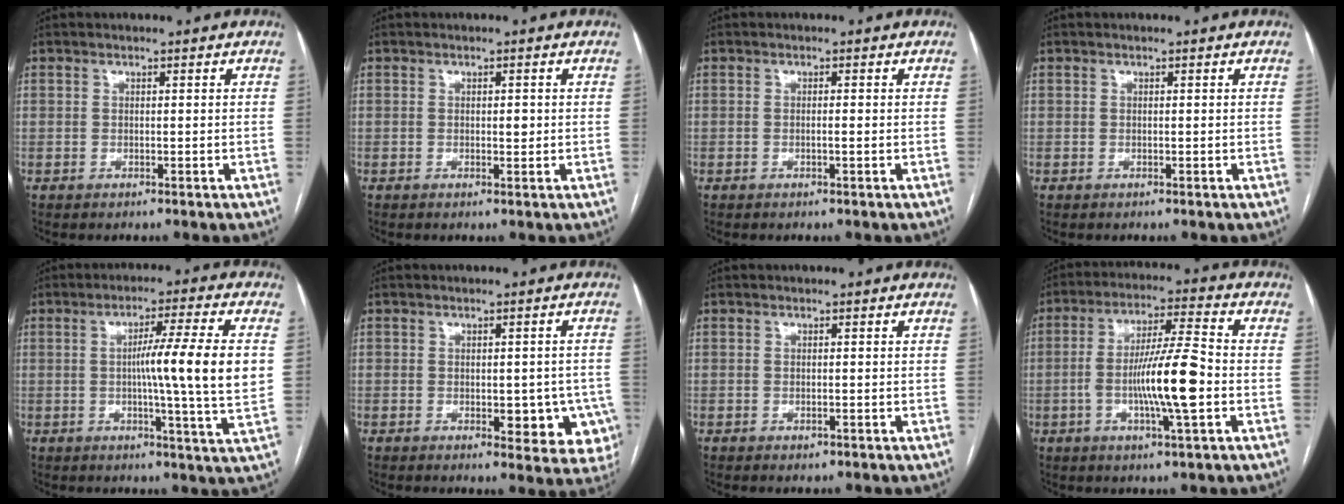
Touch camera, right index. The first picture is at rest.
{"total": 1.0, "force": [0.1, 0.5, 0.9], "torque": [-0.012, 0.000, 0.001]}
{"total": 0.7, "force": [-0.2, 0.0, 0.7], "torque": [-0.011, 0.001, -0.003]}
{"total": 0.0}
{"total": 12.8, "force": [0.7, -1.1, 12.7], "torque": [-0.195, -0.001, 0.005]}
{"total": 9.1, "force": [-2.6, 4.6, 7.4], "torque": [-0.069, 0.012, -0.025]}
{"total": 1.0, "force": [-0.6, 0.4, 0.7], "torque": [-0.012, -0.002, -0.003]}
{"total": 12.0, "force": [-2.4, 0.7, 11.7], "torque": [-0.212, 0.002, -0.047]}